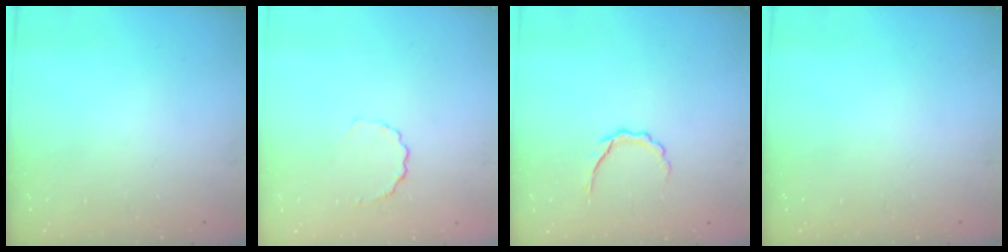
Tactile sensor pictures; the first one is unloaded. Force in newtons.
{"total": 3.7, "press": 3.5, "slide": 1.3}
{"total": 5.4, "press": 5.1, "slide": 1.8}
{"total": 0.0}